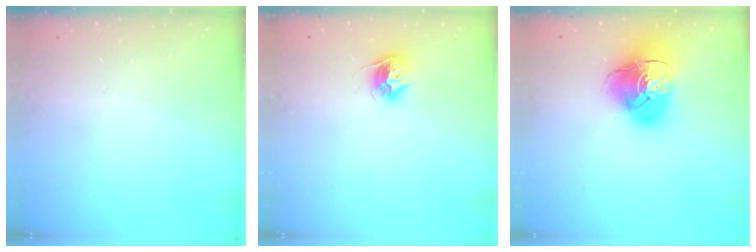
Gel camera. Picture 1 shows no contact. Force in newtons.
{"total": 9.6, "press": 9.6, "slide": 0.6}
{"total": 14.9, "press": 14.7, "slide": 2.1}